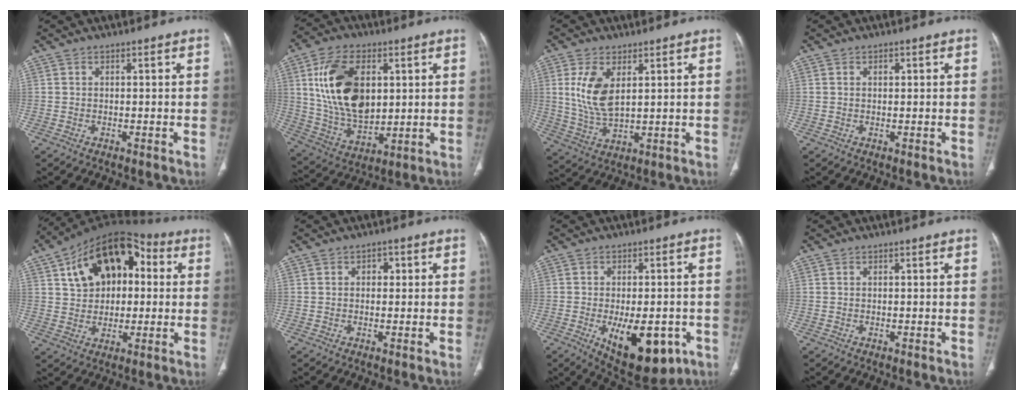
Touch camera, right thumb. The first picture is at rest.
{"total": 18.5, "force": [4.4, 11.2, 14.1], "torque": [-0.240, -0.015, 0.091]}
{"total": 9.3, "force": [2.9, 4.6, 7.6], "torque": [-0.156, -0.015, 0.066]}
{"total": 0.9, "force": [0.4, 0.6, 0.6], "torque": [-0.011, 0.001, 0.006]}
{"total": 18.5, "force": [4.7, 12.1, 13.2], "torque": [-0.175, 0.024, 0.070]}
{"total": 2.0, "force": [0.4, 1.5, 1.2], "torque": [-0.007, 0.004, 0.003]}
{"total": 15.3, "force": [-5.4, 7.5, 12.2], "torque": [-0.165, 0.002, -0.057]}
{"total": 0.0}